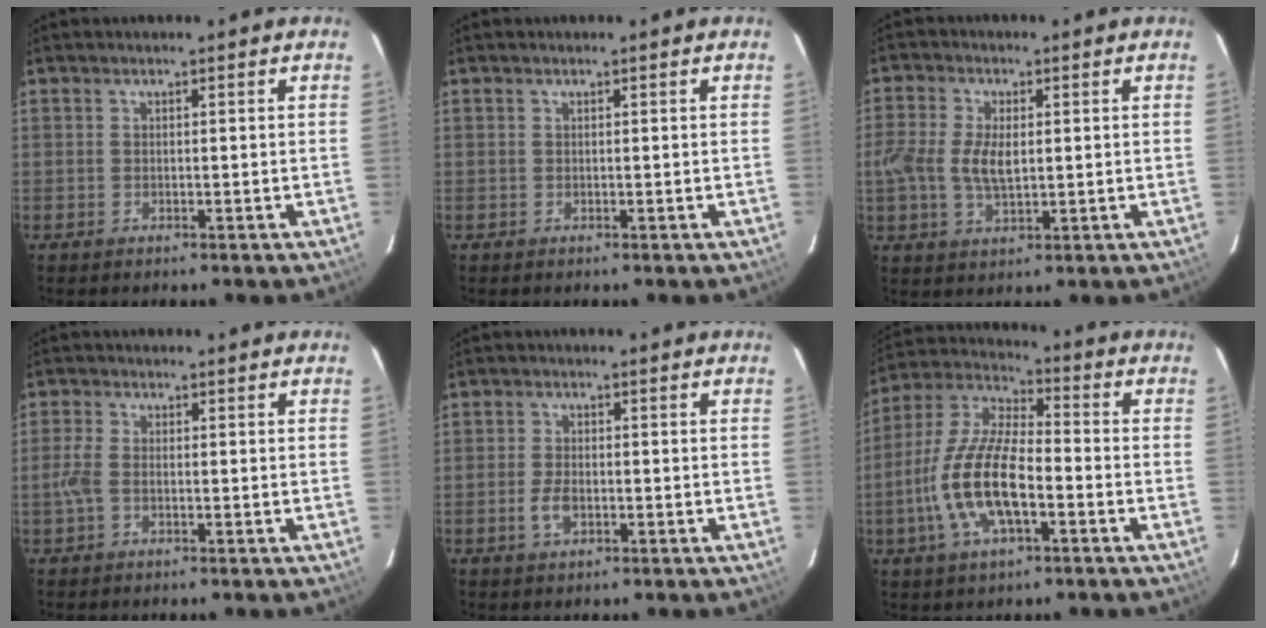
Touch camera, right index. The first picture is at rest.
{"total": 0.0}
{"total": 6.8, "force": [0.3, 3.7, 5.7], "torque": [-0.121, -0.002, 0.006]}
{"total": 3.3, "force": [-0.9, 1.6, 2.8], "torque": [-0.069, 0.002, -0.020]}
{"total": 3.6, "force": [-1.3, 2.0, 2.7], "torque": [-0.062, 0.000, -0.023]}
{"total": 15.7, "force": [-4.8, 5.8, 13.8], "torque": [-0.289, -0.004, -0.096]}